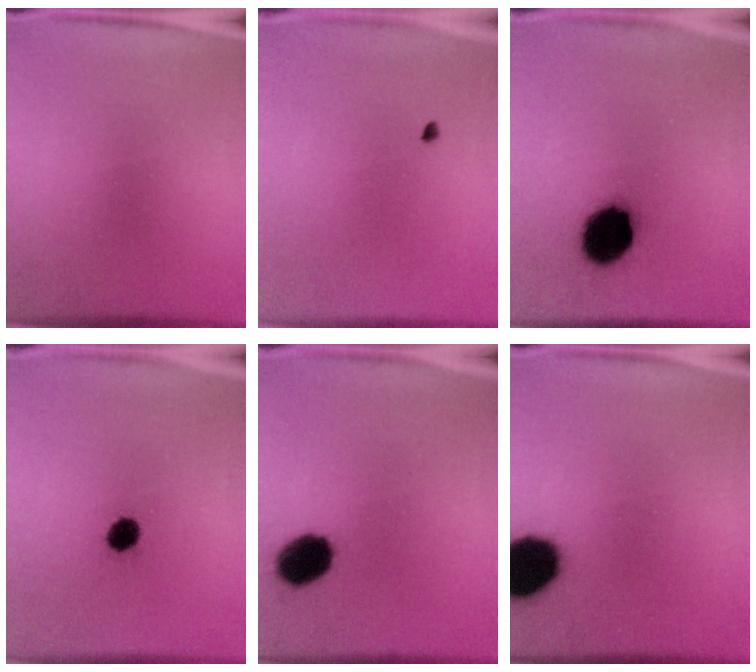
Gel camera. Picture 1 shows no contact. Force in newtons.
{"total": 0.6}
{"total": 13.0}
{"total": 4.4}
{"total": 9.4}
{"total": 15.1}